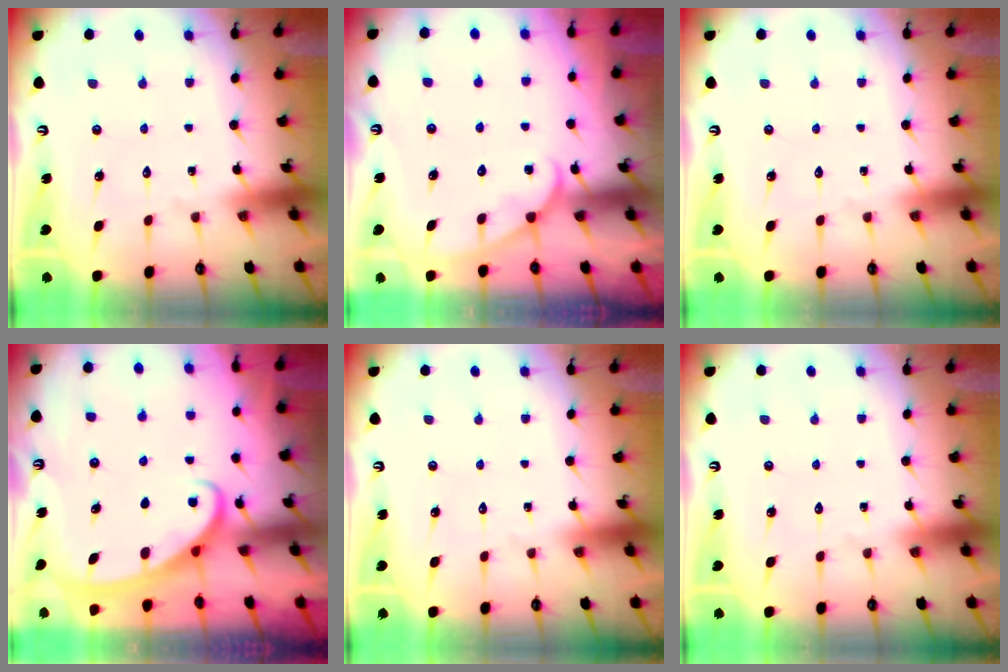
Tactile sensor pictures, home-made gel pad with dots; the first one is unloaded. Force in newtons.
{"total": 4.5, "press": 4.5, "slide": 0.4}
{"total": 0.0}
{"total": 2.7, "press": 2.6, "slide": 0.3}
{"total": 0.0}
{"total": 0.0}